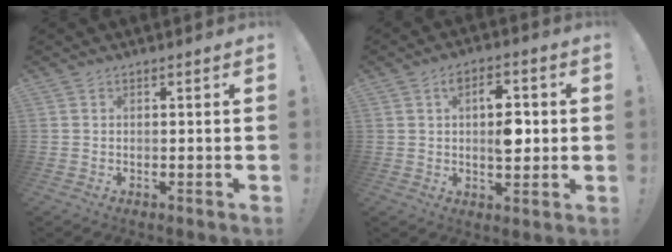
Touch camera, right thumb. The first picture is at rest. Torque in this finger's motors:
{"motor_torque": [0.86, 0.82, 0.04, 0.14, 0.03]}